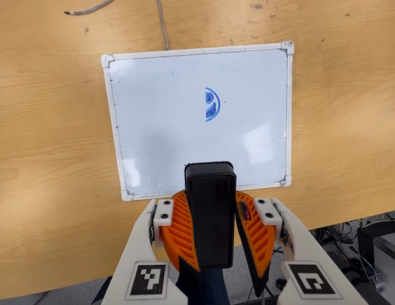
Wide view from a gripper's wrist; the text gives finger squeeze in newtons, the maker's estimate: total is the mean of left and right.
{"total": 10.7, "left": 10.1, "right": 11.4}